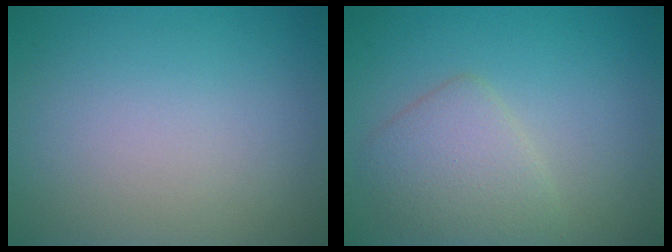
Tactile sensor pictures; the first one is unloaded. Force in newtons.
{"total": 3.3, "press": 3.3, "slide": 0.2}